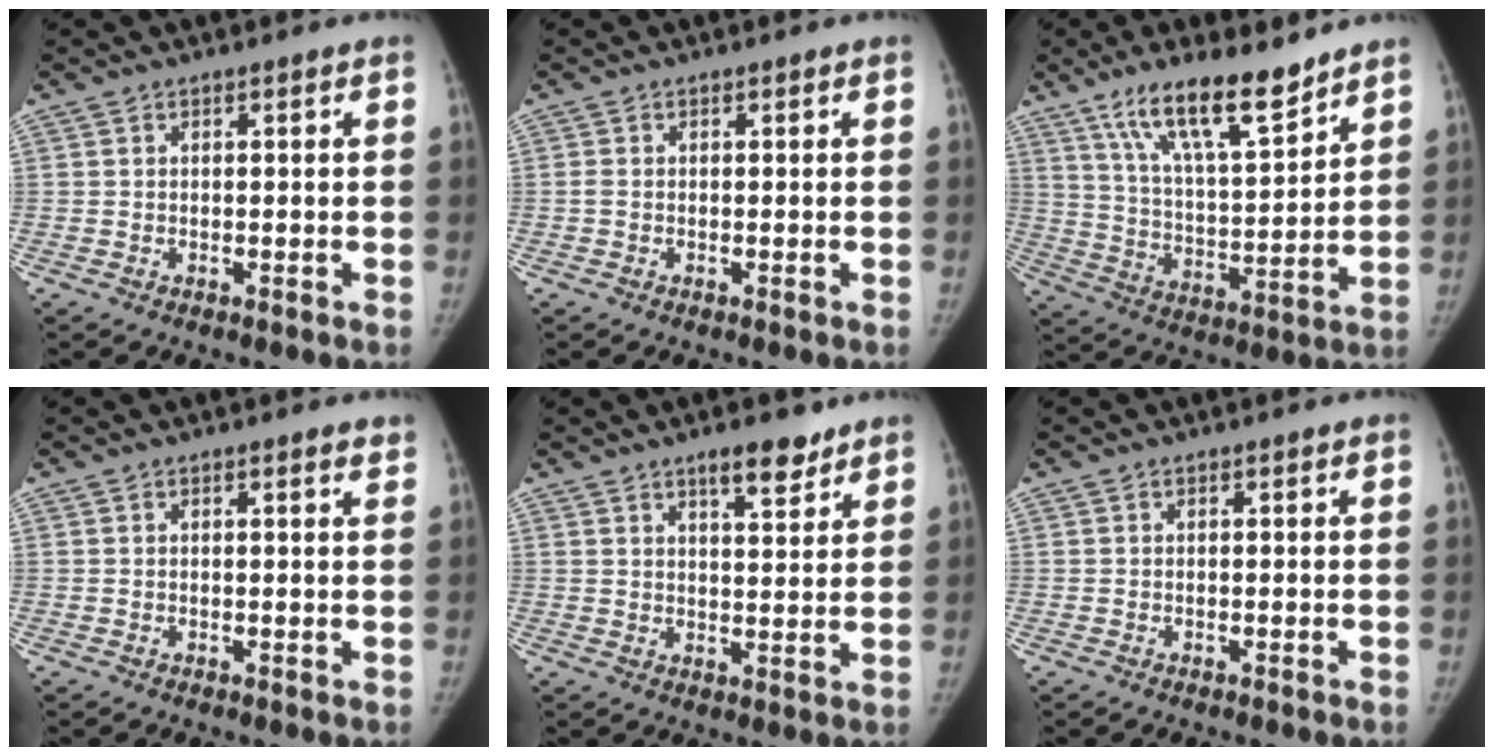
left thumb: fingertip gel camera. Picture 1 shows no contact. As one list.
[{"total": 0.7, "force": [-0.2, 0.5, 0.5], "torque": [-0.016, -0.002, -0.005]}, {"total": 15.6, "force": [11.0, 4.2, 10.2], "torque": [-0.155, -0.064, 0.202]}, {"total": 1.2, "force": [0.9, 0.2, 0.7], "torque": [-0.006, -0.003, 0.011]}, {"total": 6.5, "force": [4.6, 2.2, 4.0], "torque": [-0.040, -0.030, 0.069]}, {"total": 0.0}]